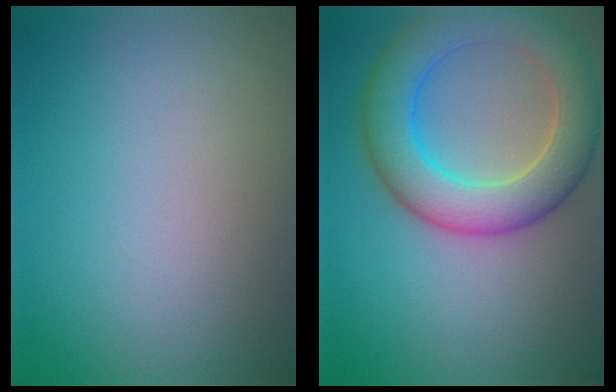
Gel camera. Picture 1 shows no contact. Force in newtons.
{"total": 7.4, "press": 7.4, "slide": 0.2}